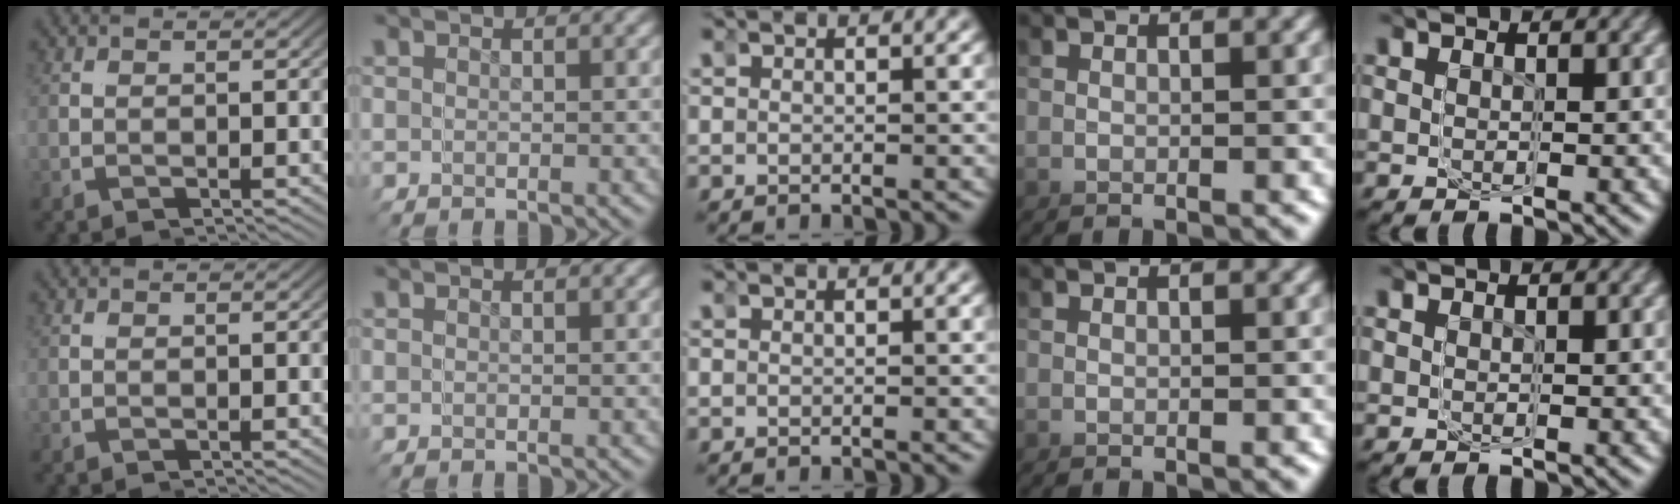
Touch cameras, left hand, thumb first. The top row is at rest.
{}